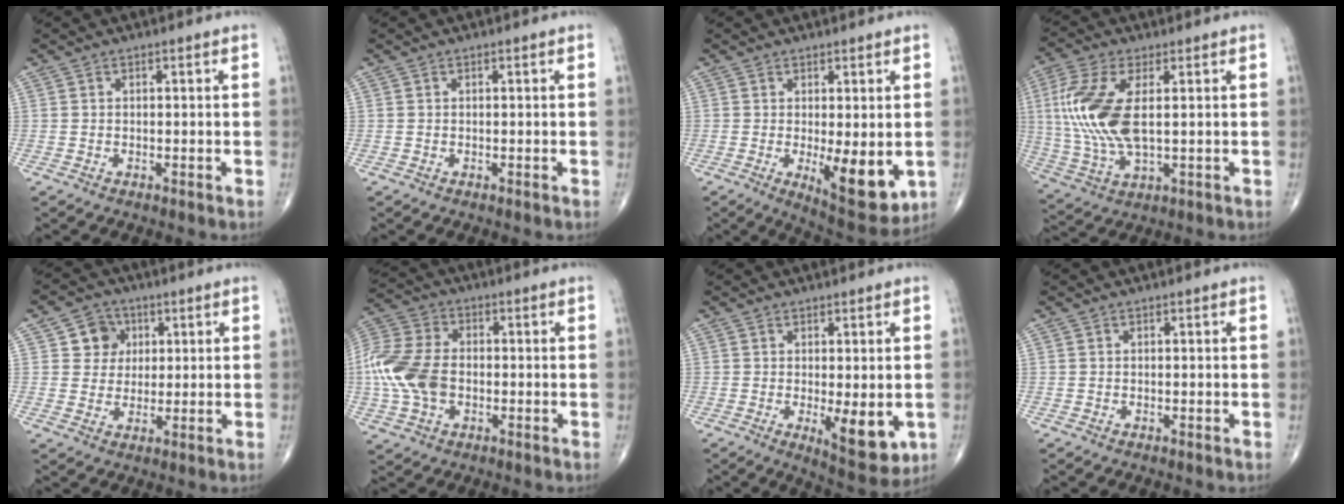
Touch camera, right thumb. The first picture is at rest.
{"total": 0.0}
{"total": 10.5, "force": [-1.6, 3.8, 9.6], "torque": [-0.123, -0.028, -0.010]}
{"total": 14.9, "force": [1.9, 6.7, 13.2], "torque": [-0.310, -0.006, 0.042]}
{"total": 6.3, "force": [2.0, 5.7, 1.7], "torque": [0.007, 0.000, 0.028]}
{"total": 14.3, "force": [-1.7, 9.5, 10.5], "torque": [-0.231, 0.016, -0.035]}
{"total": 8.4, "force": [-1.4, 3.1, 7.7], "torque": [-0.092, -0.022, -0.010]}
{"total": 0.0}